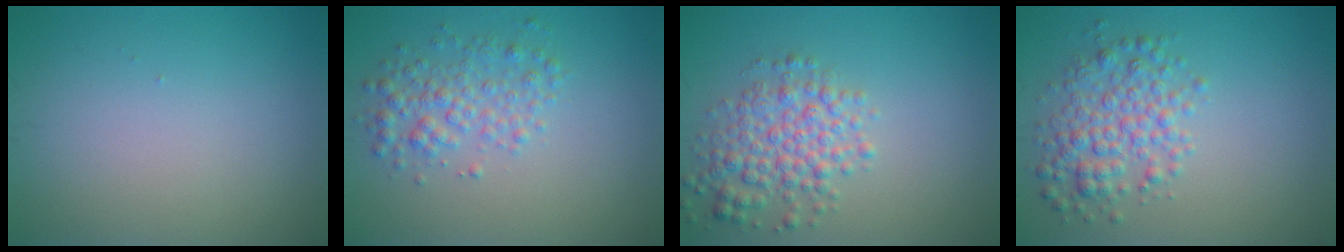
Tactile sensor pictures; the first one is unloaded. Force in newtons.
{"total": 3.0, "press": 3.0, "slide": 0.0}
{"total": 4.2, "press": 4.2, "slide": 0.1}
{"total": 3.9, "press": 3.9, "slide": 0.1}